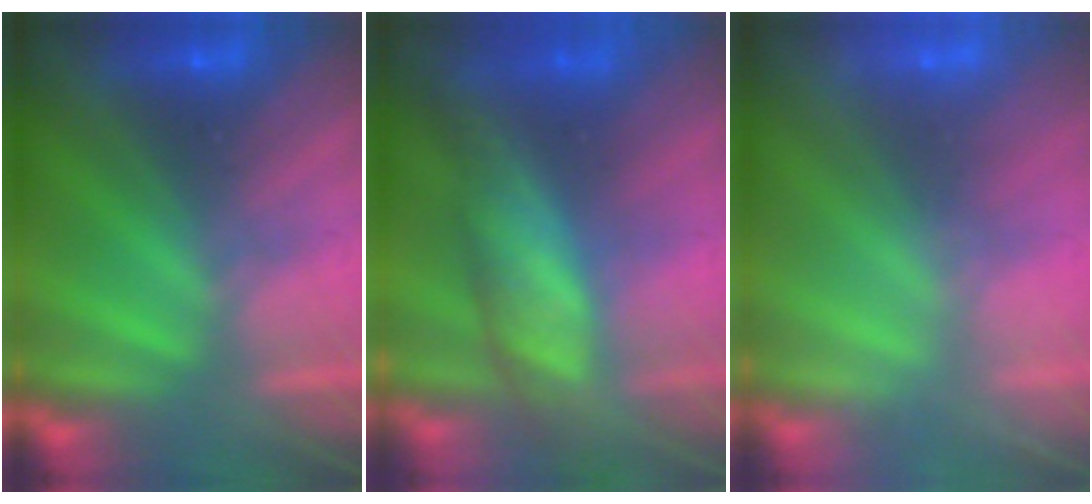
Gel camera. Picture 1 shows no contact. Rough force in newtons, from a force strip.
{"total": 7.8}
{"total": 2.5}